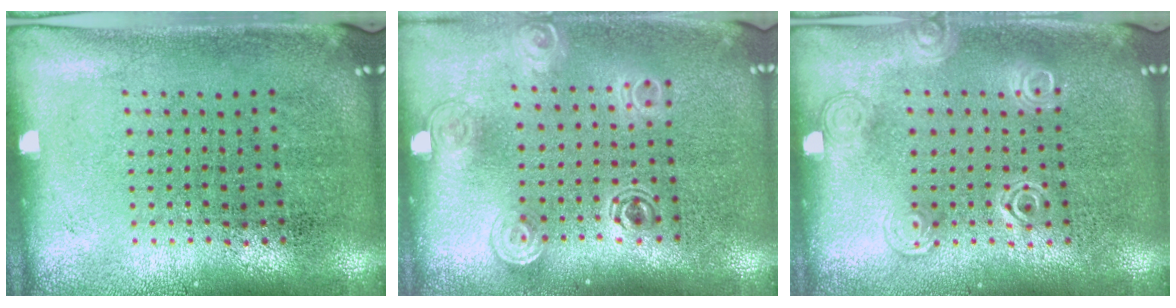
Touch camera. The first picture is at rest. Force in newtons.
{"total": 1.6, "press": 1.2, "slide": 1.0}
{"total": 1.9, "press": 1.9, "slide": 0.4}